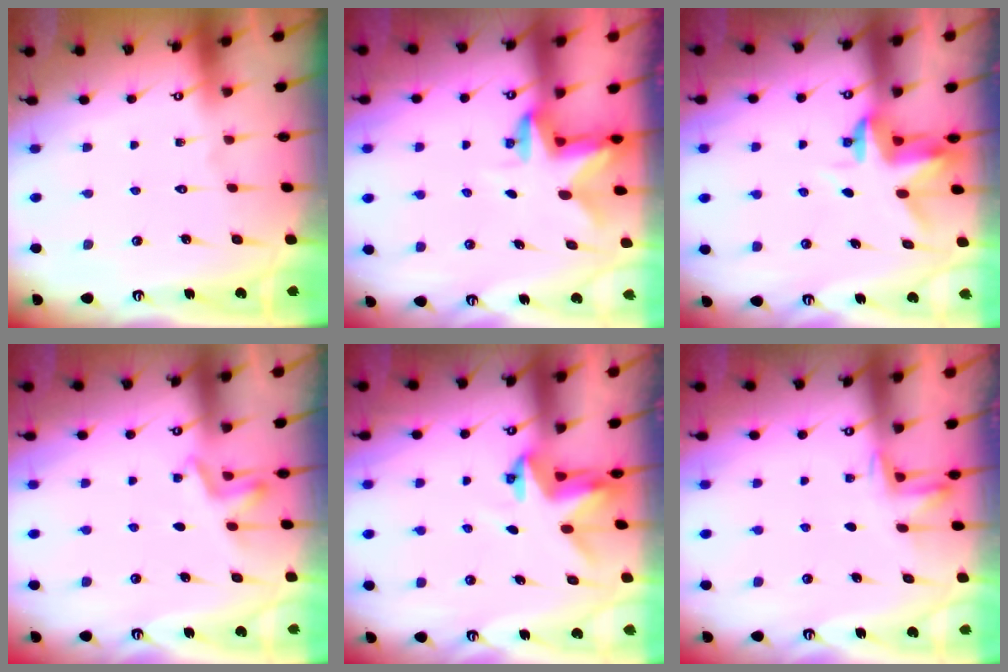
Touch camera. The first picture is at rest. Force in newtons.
{"total": 2.5, "press": 2.4, "slide": 0.4}
{"total": 3.3, "press": 3.2, "slide": 0.4}
{"total": 3.3, "press": 2.9, "slide": 1.4}
{"total": 3.5, "press": 3.5, "slide": 0.1}
{"total": 2.6, "press": 2.5, "slide": 0.7}